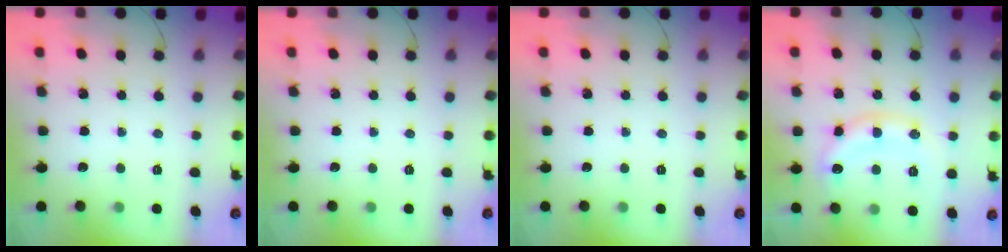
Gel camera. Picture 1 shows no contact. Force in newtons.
{"total": 0.0}
{"total": 0.0}
{"total": 12.4, "press": 12.4, "slide": 0.8}